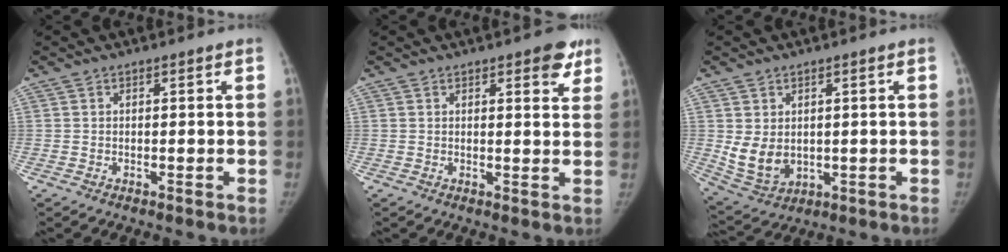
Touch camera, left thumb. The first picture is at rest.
{"total": 5.1, "force": [3.1, 2.0, 3.6], "torque": [-0.022, -0.012, 0.031]}
{"total": 7.1, "force": [0.5, 5.3, 4.8], "torque": [-0.072, -0.013, 0.032]}